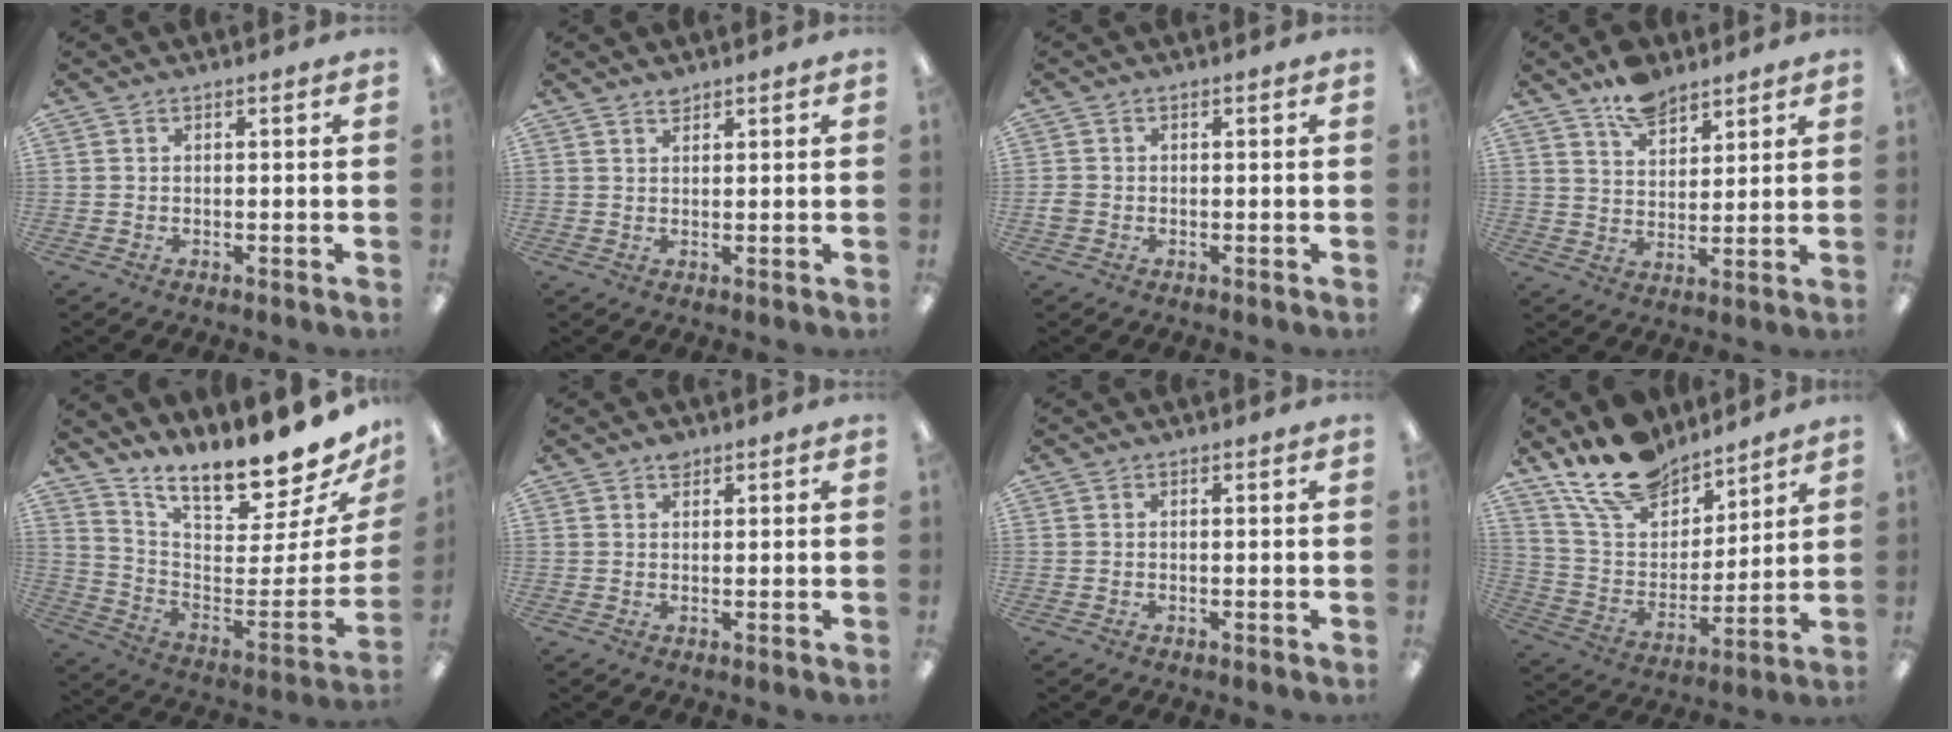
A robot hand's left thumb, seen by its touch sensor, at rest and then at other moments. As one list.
[{"total": 1.6, "force": [1.6, 0.3, 0.4], "torque": [-0.009, -0.002, 0.029]}, {"total": 1.7, "force": [-0.4, 1.4, 0.9], "torque": [-0.014, 0.003, -0.007]}, {"total": 8.4, "force": [6.5, 4.3, 3.0], "torque": [-0.049, -0.033, 0.119]}, {"total": 14.5, "force": [12.7, 2.9, 6.4], "torque": [-0.074, -0.127, 0.202]}, {"total": 1.9, "force": [1.4, 1.0, 0.9], "torque": [-0.012, -0.003, 0.023]}, {"total": 0.0}, {"total": 18.0, "force": [14.2, 8.9, 6.6], "torque": [-0.138, -0.085, 0.263]}]